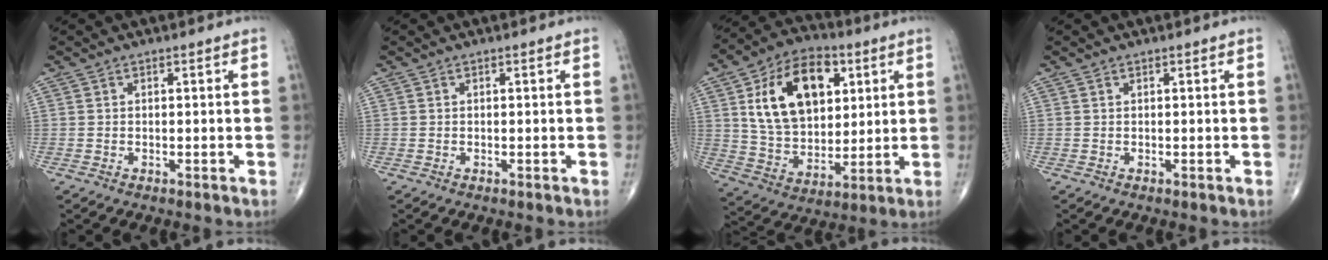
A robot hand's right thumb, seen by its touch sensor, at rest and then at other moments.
{"total": 0.0}
{"total": 19.8, "force": [6.2, 12.7, 13.9], "torque": [-0.200, -0.012, 0.112]}
{"total": 0.0}